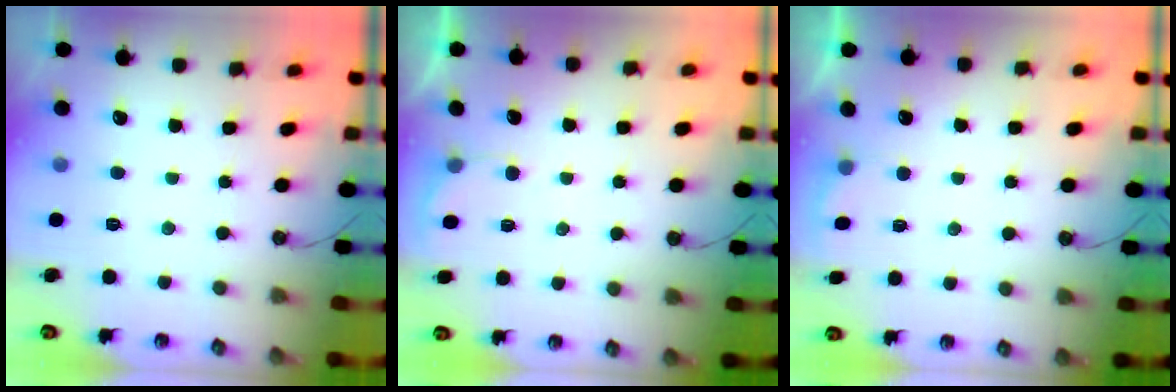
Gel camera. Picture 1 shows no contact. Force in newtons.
{"total": 2.7, "press": 2.7, "slide": 0.2}
{"total": 3.0, "press": 2.9, "slide": 0.8}